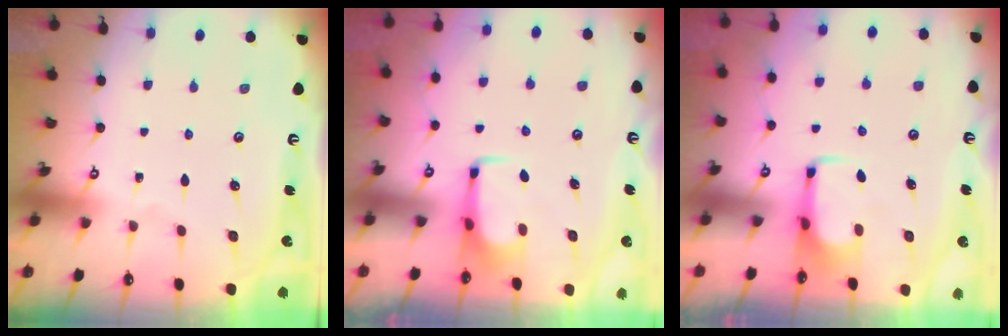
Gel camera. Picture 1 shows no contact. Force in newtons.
{"total": 1.7, "press": 1.6, "slide": 0.5}
{"total": 2.1, "press": 2.0, "slide": 0.4}